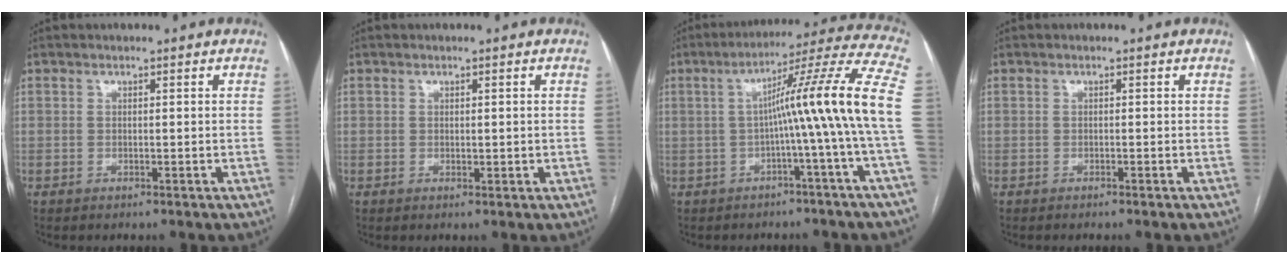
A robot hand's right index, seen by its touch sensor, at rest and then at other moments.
{"total": 0.9, "force": [0.0, 0.5, 0.7], "torque": [-0.010, -0.003, 0.002]}
{"total": 14.2, "force": [-1.4, -2.6, 13.9], "torque": [-0.185, 0.027, -0.025]}
{"total": 0.5, "force": [-0.5, -0.1, 0.3], "torque": [-0.008, 0.001, -0.007]}